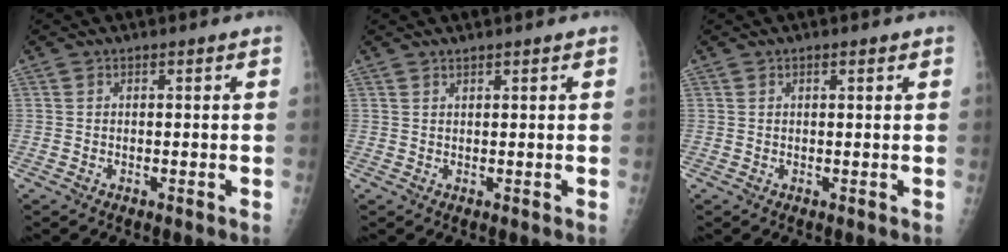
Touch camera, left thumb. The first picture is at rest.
{"total": 0.9, "force": [0.8, 0.0, 0.4], "torque": [-0.004, -0.005, 0.017]}
{"total": 1.2, "force": [0.7, 0.3, 0.9], "torque": [-0.013, -0.001, 0.009]}